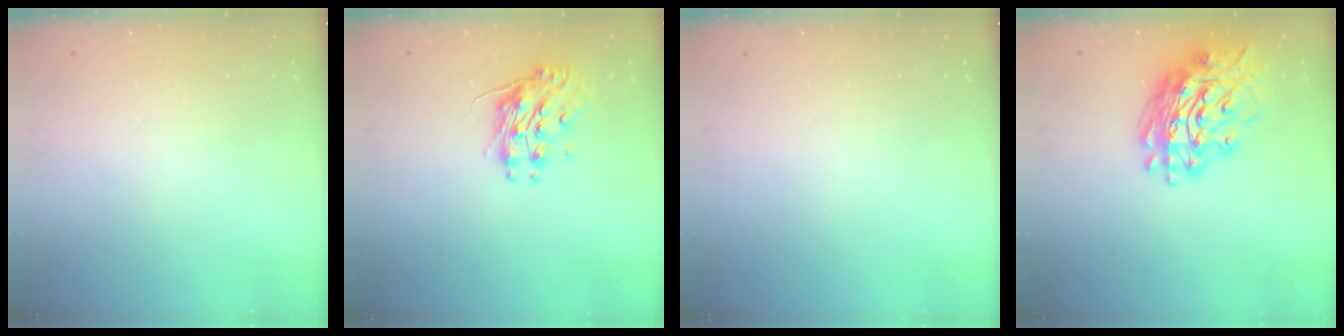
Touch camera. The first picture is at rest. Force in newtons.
{"total": 10.4, "press": 10.4, "slide": 0.8}
{"total": 0.0}
{"total": 17.2, "press": 17.1, "slide": 1.9}